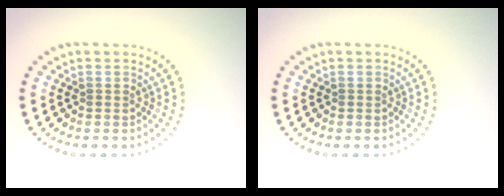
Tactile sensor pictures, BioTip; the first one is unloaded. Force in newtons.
{"total": 0.0}